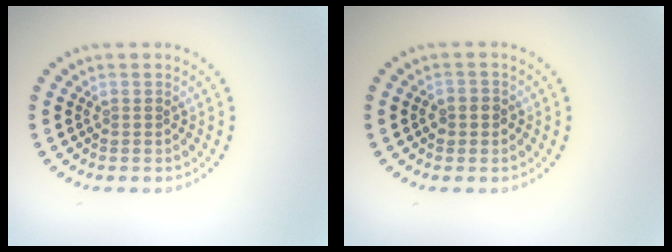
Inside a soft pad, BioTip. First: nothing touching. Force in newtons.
{"total": 1.6, "press": 1.5, "slide": 0.4}